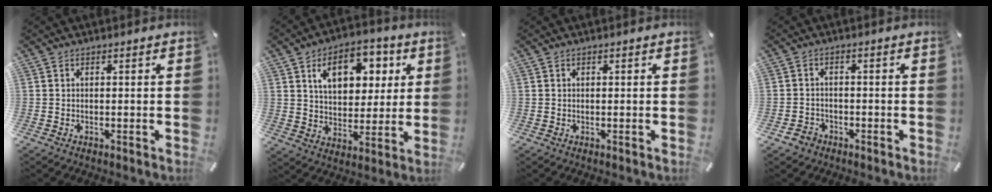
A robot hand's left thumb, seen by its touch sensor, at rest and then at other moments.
{"total": 12.7, "force": [5.8, 8.7, 7.3], "torque": [-0.108, -0.013, 0.100]}
{"total": 0.0}
{"total": 3.1, "force": [-2.2, 2.2, 0.5], "torque": [-0.006, 0.013, -0.044]}